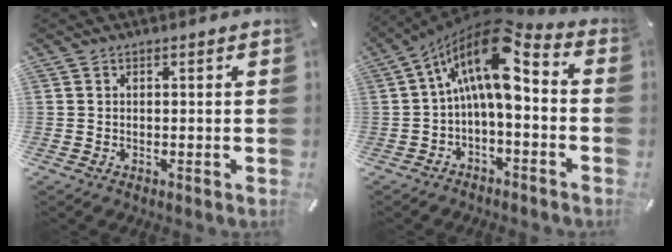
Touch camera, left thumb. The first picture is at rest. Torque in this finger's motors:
{"motor_torque": [1.53, 3.33, 2.67, -0.11, 0.42]}